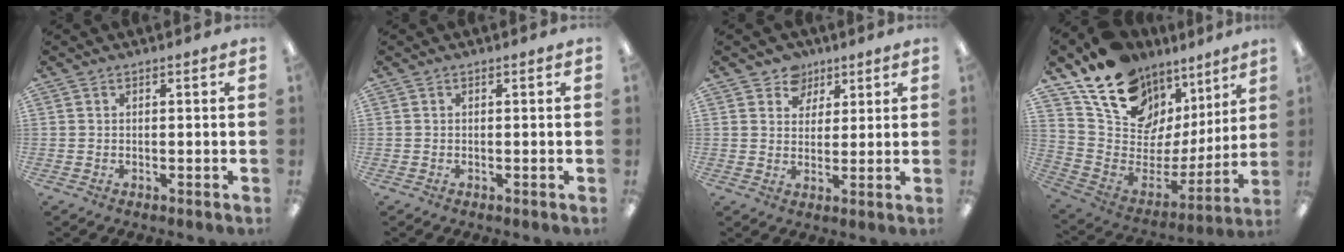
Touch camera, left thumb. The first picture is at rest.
{"total": 0.0}
{"total": 6.4, "force": [4.1, 4.9, 0.6], "torque": [-0.006, -0.022, 0.075]}
{"total": 15.7, "force": [12.2, 8.3, 5.4], "torque": [-0.111, -0.107, 0.224]}